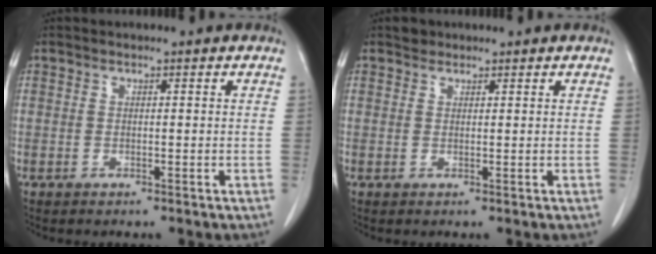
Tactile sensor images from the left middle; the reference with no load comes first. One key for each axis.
{"total": 1.0, "fx": 0.8, "fy": 0.6, "fz": 0.0, "tx": 0.002, "ty": 0.002, "tz": 0.010}